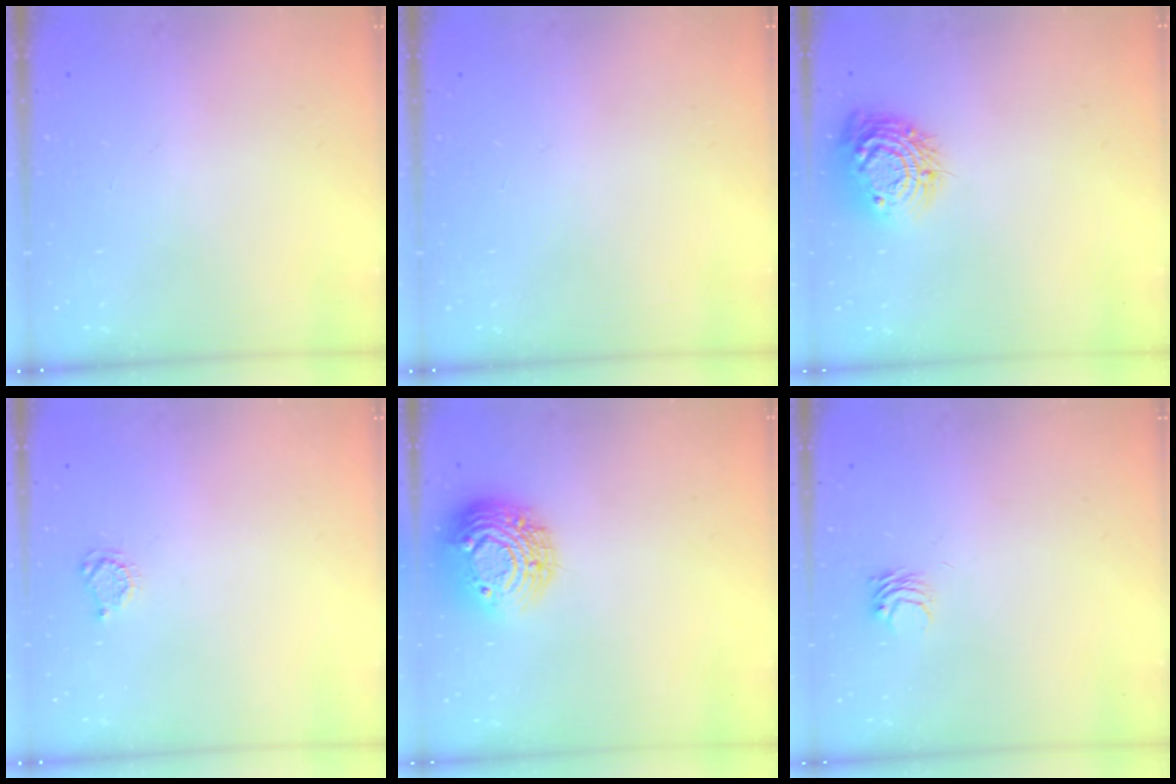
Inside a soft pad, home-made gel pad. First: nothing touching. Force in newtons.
{"total": 0.0}
{"total": 12.2, "press": 12.1, "slide": 0.8}
{"total": 3.9, "press": 3.8, "slide": 0.4}
{"total": 15.6, "press": 15.6, "slide": 1.0}
{"total": 3.3, "press": 3.3, "slide": 0.0}